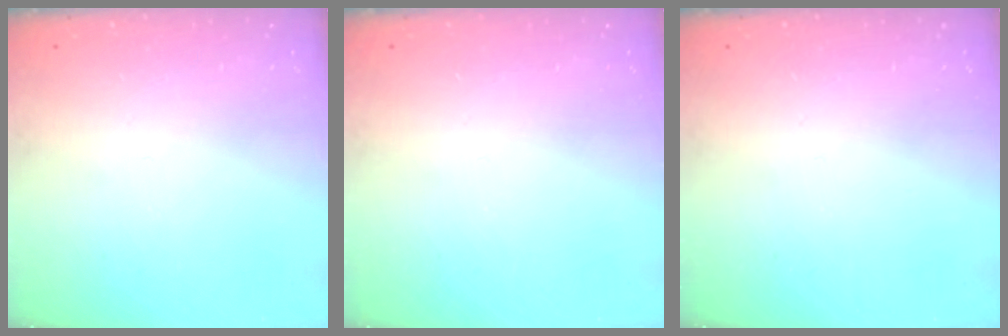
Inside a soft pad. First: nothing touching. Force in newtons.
{"total": 0.0}
{"total": 0.0}